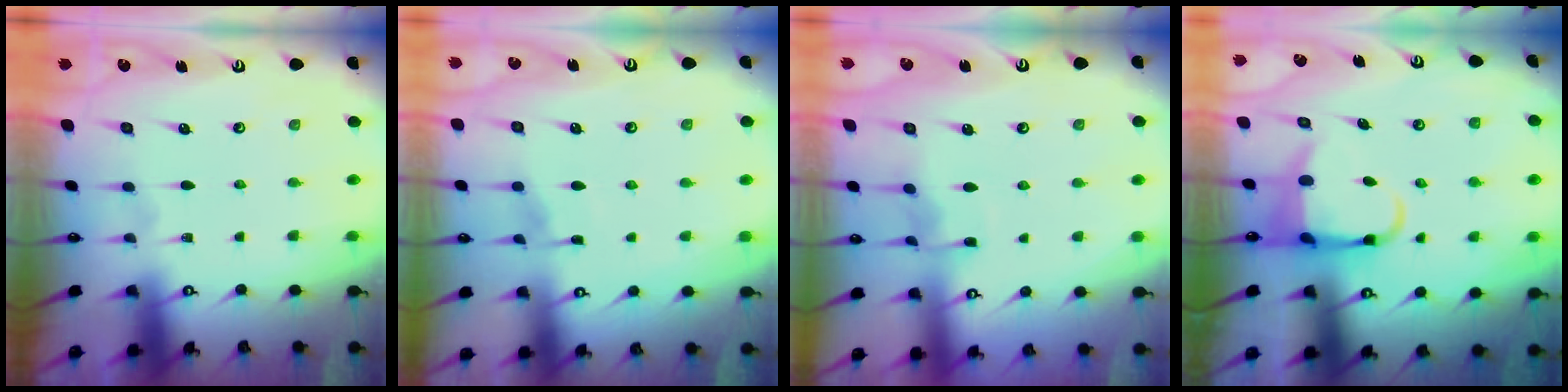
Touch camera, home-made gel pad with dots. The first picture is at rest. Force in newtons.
{"total": 4.7, "press": 4.7, "slide": 0.6}
{"total": 5.8, "press": 5.8, "slide": 0.5}
{"total": 5.8, "press": 5.7, "slide": 1.1}